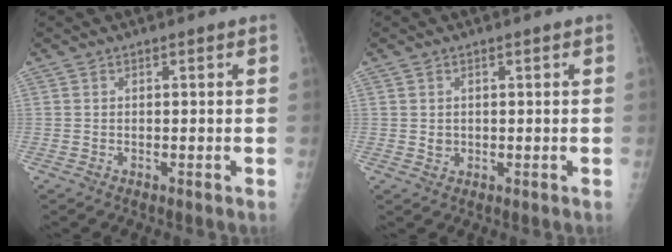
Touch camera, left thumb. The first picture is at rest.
{"total": 1.3, "force": [0.2, 1.2, 0.5], "torque": [-0.005, -0.001, 0.008]}